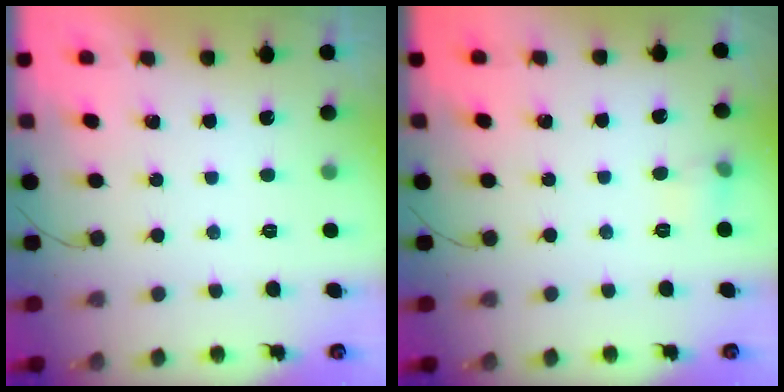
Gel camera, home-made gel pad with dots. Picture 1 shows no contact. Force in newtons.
{"total": 5.3, "press": 5.1, "slide": 1.4}